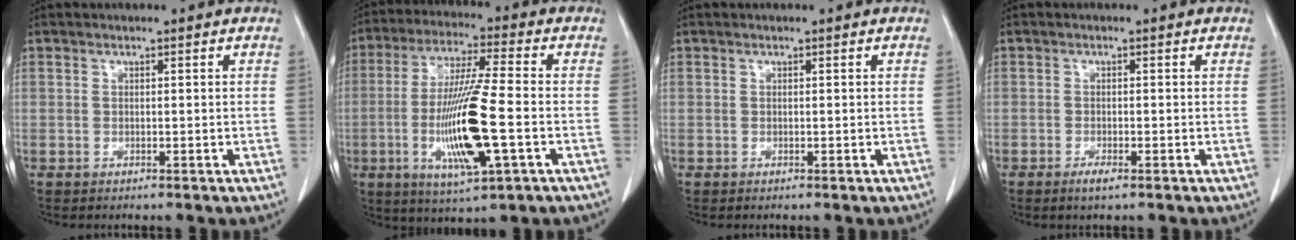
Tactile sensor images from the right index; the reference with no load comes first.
{"total": 14.8, "force": [-3.3, 1.1, 14.4], "torque": [-0.282, -0.017, -0.057]}
{"total": 0.0}
{"total": 1.8, "force": [-1.1, 0.3, 1.4], "torque": [-0.025, -0.002, -0.019]}